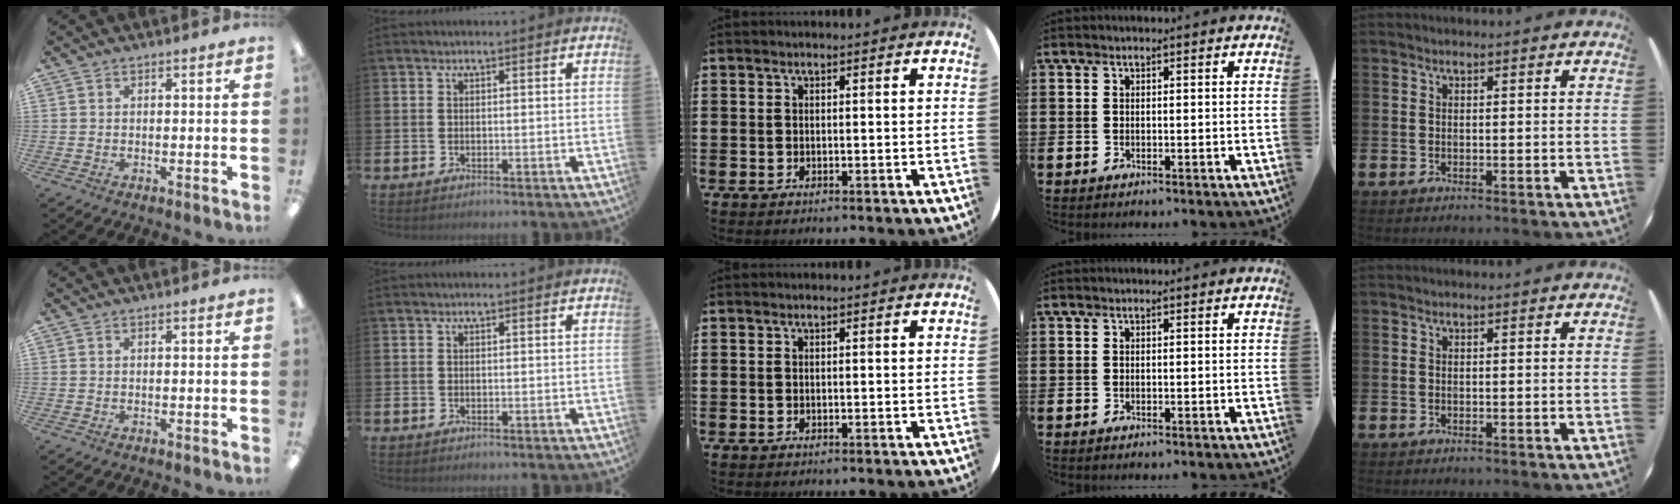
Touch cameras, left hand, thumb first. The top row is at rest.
{}